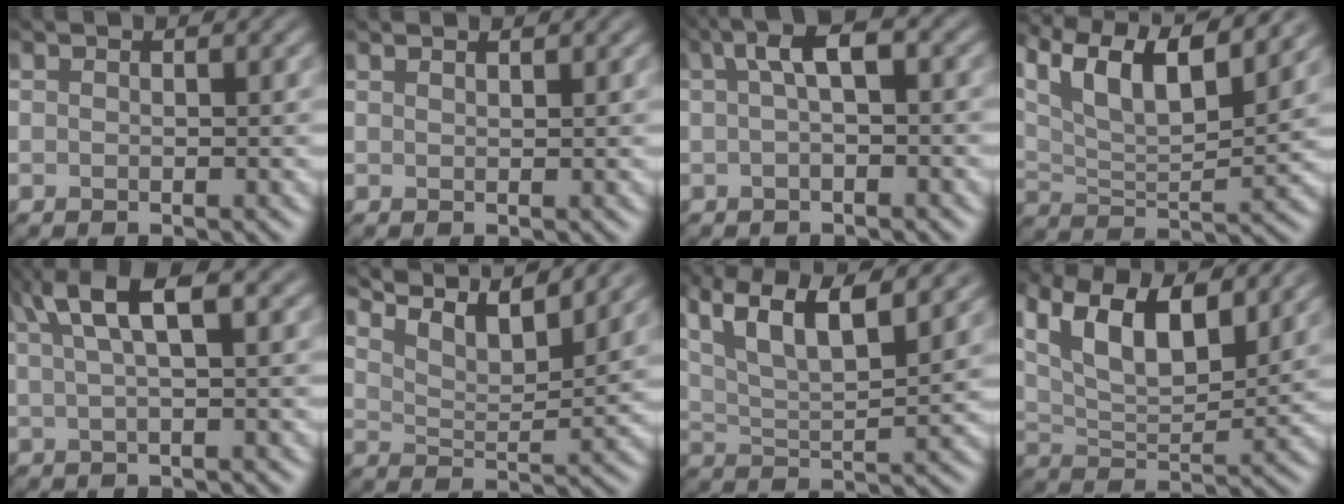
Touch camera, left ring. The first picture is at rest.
{"total": 0.7, "force": [0.6, -0.2, 0.1], "torque": [-0.004, 0.000, 0.015]}
{"total": 3.1, "force": [0.7, 0.6, 3.0], "torque": [-0.049, 0.013, 0.007]}
{"total": 12.3, "force": [8.3, 3.7, 8.3], "torque": [-0.150, 0.028, 0.112]}
{"total": 4.8, "force": [2.2, 0.9, 4.1], "torque": [-0.069, 0.015, 0.039]}
{"total": 7.9, "force": [6.6, 1.4, 4.0], "torque": [-0.072, 0.011, 0.089]}
{"total": 12.3, "force": [7.7, 4.3, 8.6], "torque": [-0.149, 0.049, 0.102]}
{"total": 10.0, "force": [5.5, 4.2, 7.2], "torque": [-0.123, 0.024, 0.080]}